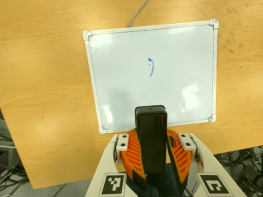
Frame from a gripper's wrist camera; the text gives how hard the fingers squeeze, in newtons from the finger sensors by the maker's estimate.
{"total": 11.4, "left": 10.7, "right": 12.1}